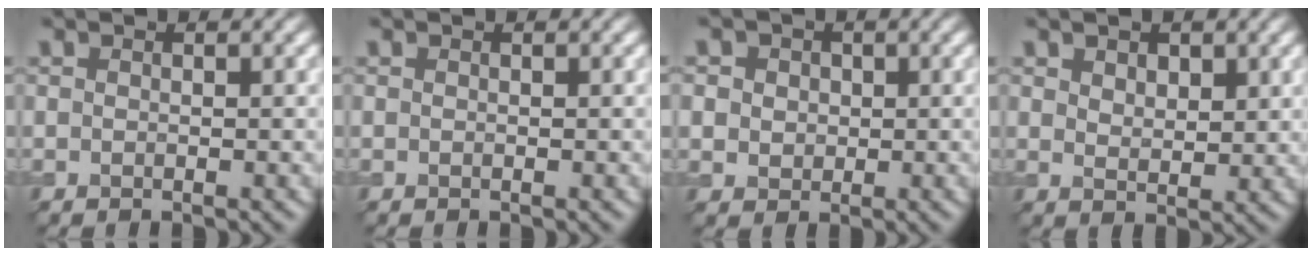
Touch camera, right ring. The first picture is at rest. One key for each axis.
{"total": 0.0}
{"total": 4.5, "fx": 1.7, "fy": 3.7, "fz": 2.0, "tx": -0.038, "ty": 0.020, "tz": 0.013}
{"total": 2.6, "fx": 1.5, "fy": 1.5, "fz": 1.5, "tx": -0.026, "ty": -0.004, "tz": 0.027}